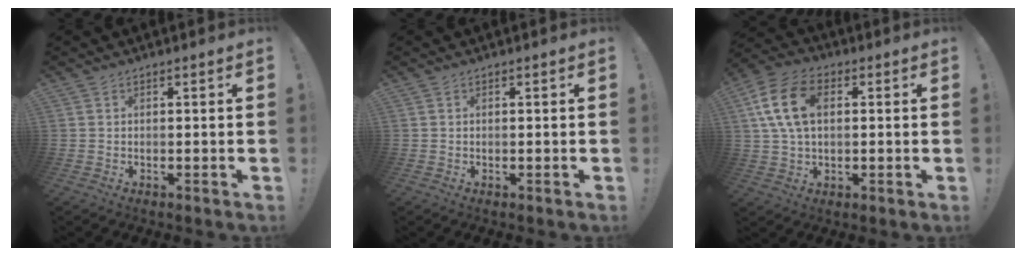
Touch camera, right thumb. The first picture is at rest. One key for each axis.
{"total": 0.0}
{"total": 14.8, "fx": 3.3, "fy": 9.9, "fz": 10.5, "tx": -0.203, "ty": 0.008, "tz": 0.064}